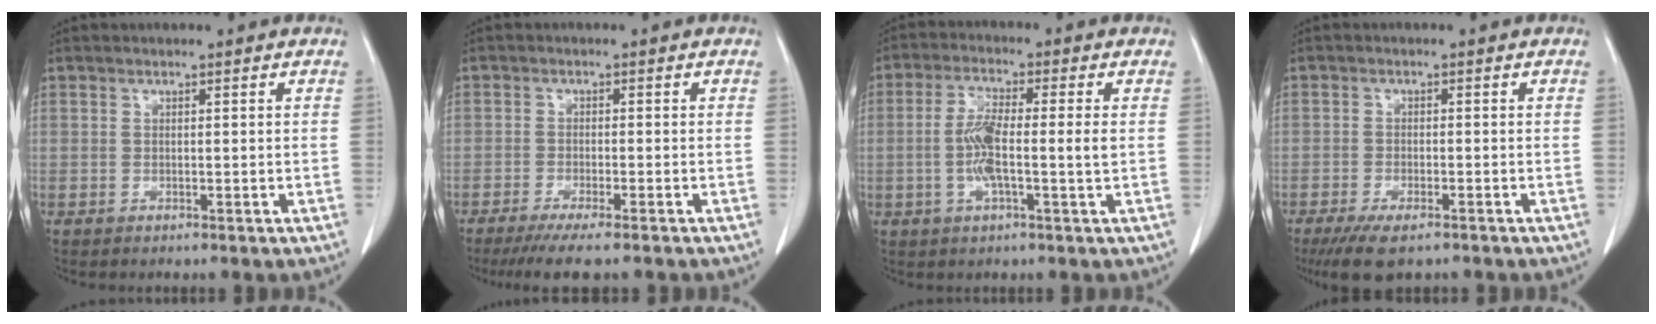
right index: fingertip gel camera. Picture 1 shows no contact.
{"total": 6.8, "force": [-5.4, 0.3, 4.2], "torque": [-0.061, -0.015, -0.084]}
{"total": 7.1, "force": [-0.7, 0.6, 7.0], "torque": [-0.142, 0.004, -0.017]}
{"total": 6.7, "force": [-4.8, 2.0, 4.2], "torque": [-0.069, -0.013, -0.077]}